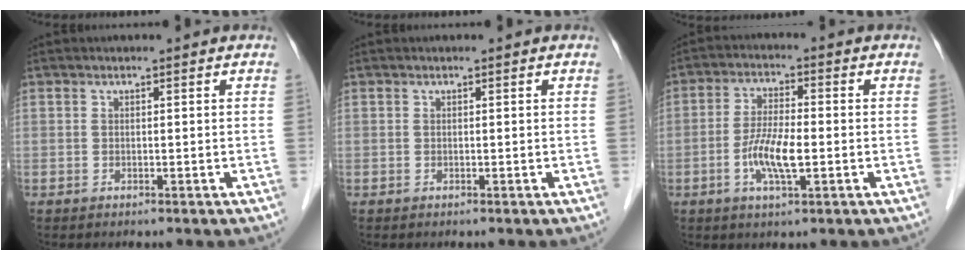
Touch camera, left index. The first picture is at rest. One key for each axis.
{"total": 0.0}
{"total": 6.8, "fx": -2.0, "fy": 1.4, "fz": 6.4, "tx": -0.132, "ty": -0.007, "tz": -0.039}